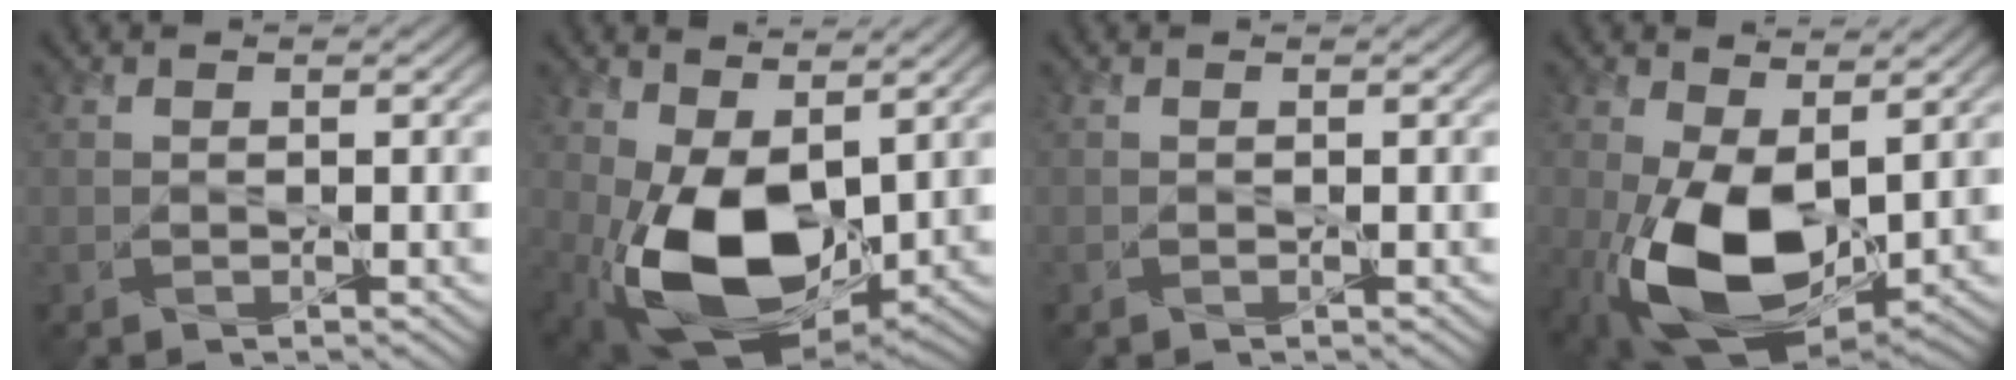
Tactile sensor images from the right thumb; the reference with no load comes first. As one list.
[{"total": 13.7, "force": [-0.4, 8.1, 11.0], "torque": [-0.229, -0.031, -0.010]}, {"total": 0.0}, {"total": 13.4, "force": [-1.6, 7.4, 11.1], "torque": [-0.235, -0.018, -0.036]}]